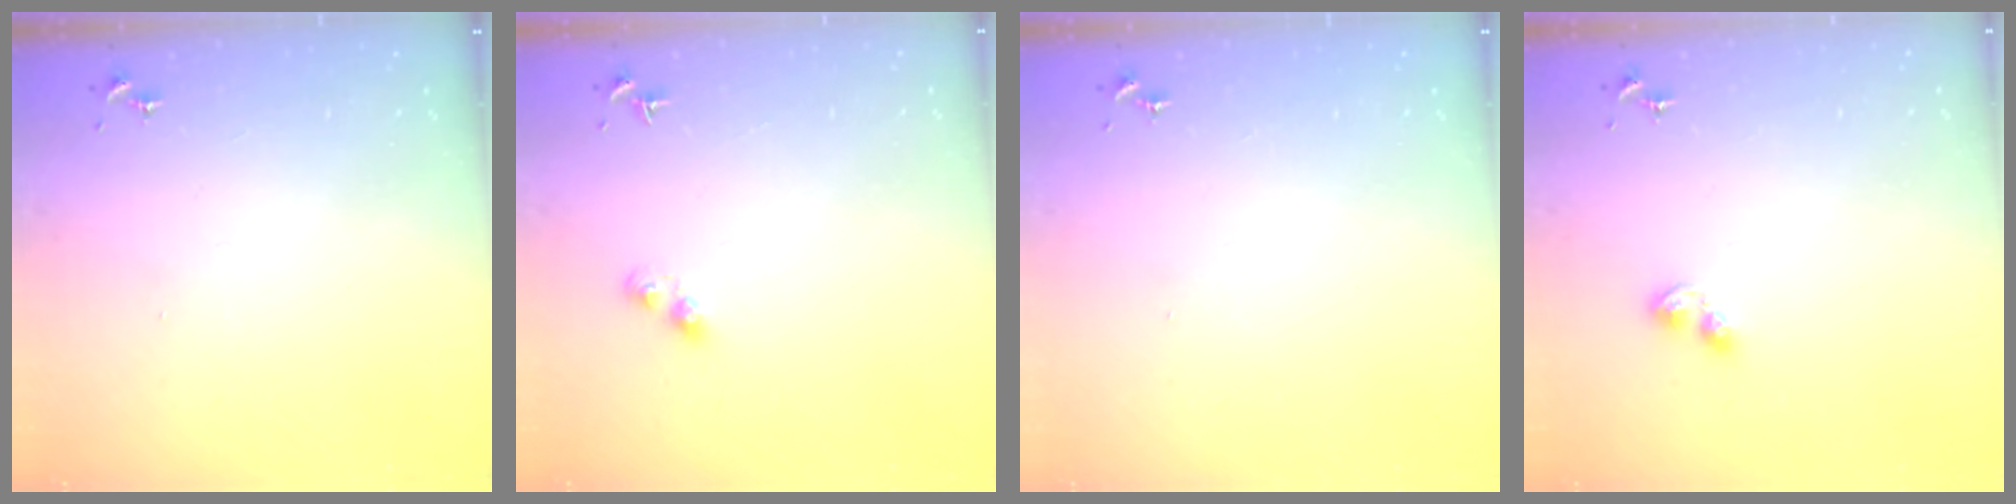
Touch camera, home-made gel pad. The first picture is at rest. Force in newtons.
{"total": 3.9, "press": 3.9, "slide": 0.1}
{"total": 0.0}
{"total": 6.6, "press": 6.6, "slide": 0.7}